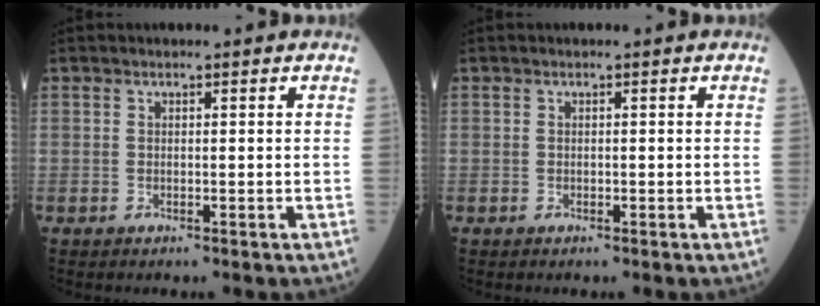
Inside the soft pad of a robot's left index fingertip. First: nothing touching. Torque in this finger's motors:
{"motor_torque": [-0.12, 0.18, 0.01, -0.01]}